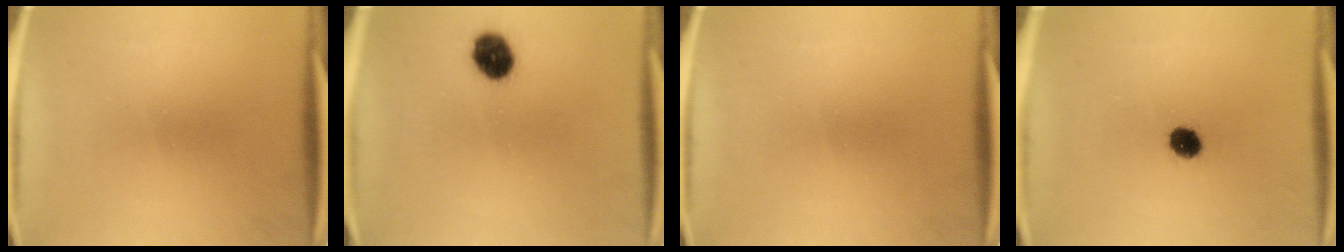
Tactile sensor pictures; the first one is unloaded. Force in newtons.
{"total": 7.0}
{"total": 0.0}
{"total": 4.7}